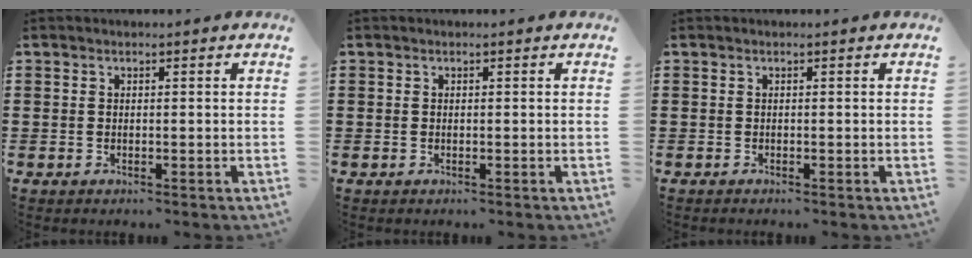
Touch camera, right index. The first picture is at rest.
{"total": 0.0}
{"total": 0.0}